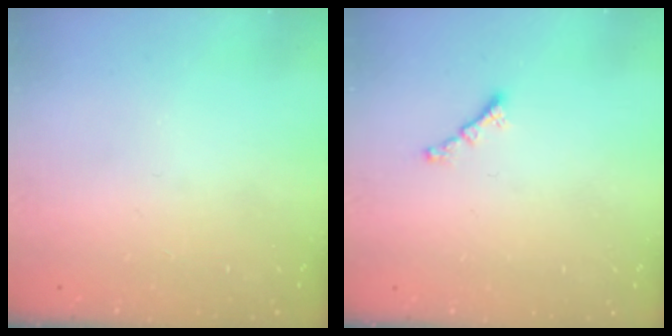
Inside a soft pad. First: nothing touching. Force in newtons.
{"total": 0.6, "press": 0.5, "slide": 0.4}